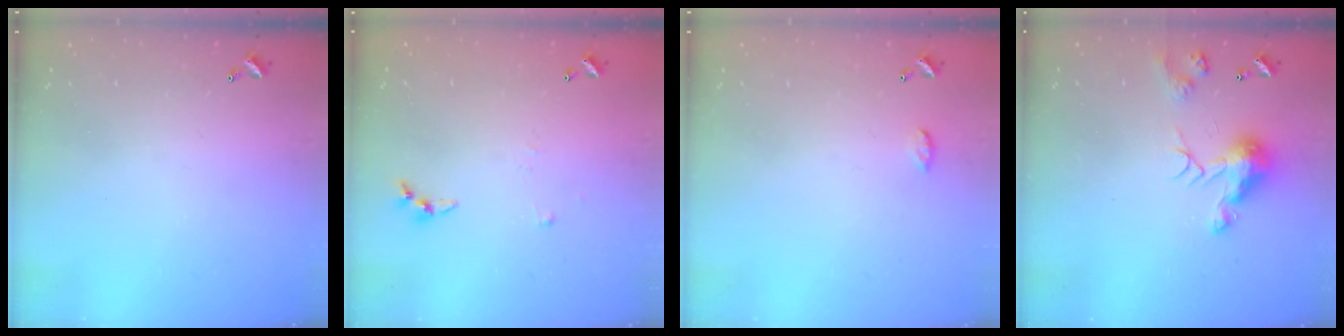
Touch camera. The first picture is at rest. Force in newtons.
{"total": 3.7, "press": 3.6, "slide": 0.6}
{"total": 3.5, "press": 3.5, "slide": 0.5}
{"total": 8.2, "press": 8.2, "slide": 1.0}